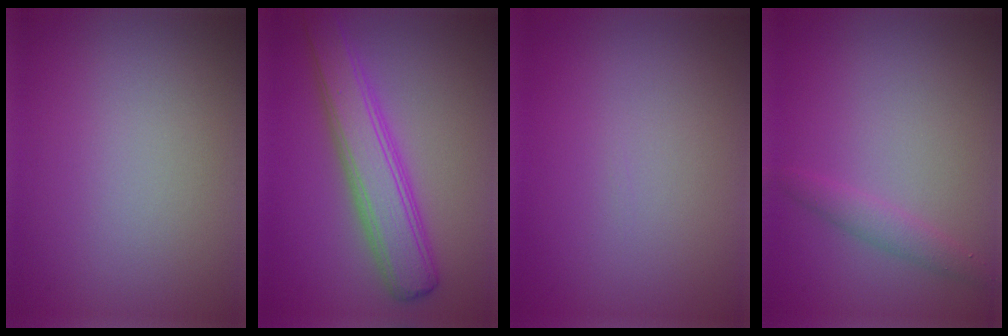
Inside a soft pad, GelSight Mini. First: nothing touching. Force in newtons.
{"total": 5.5, "press": 5.5, "slide": 0.1}
{"total": 0.0}
{"total": 1.5, "press": 1.5, "slide": 0.0}